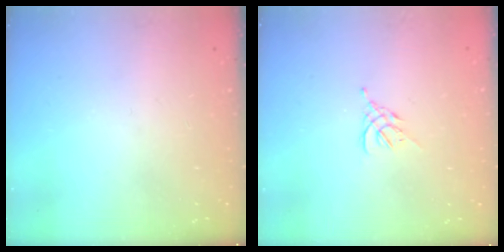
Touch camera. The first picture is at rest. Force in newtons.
{"total": 2.6, "press": 2.5, "slide": 0.7}